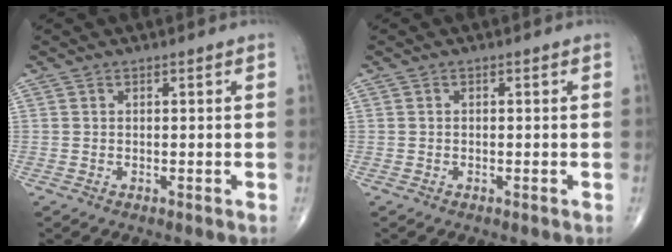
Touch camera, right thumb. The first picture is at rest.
{"total": 0.0}